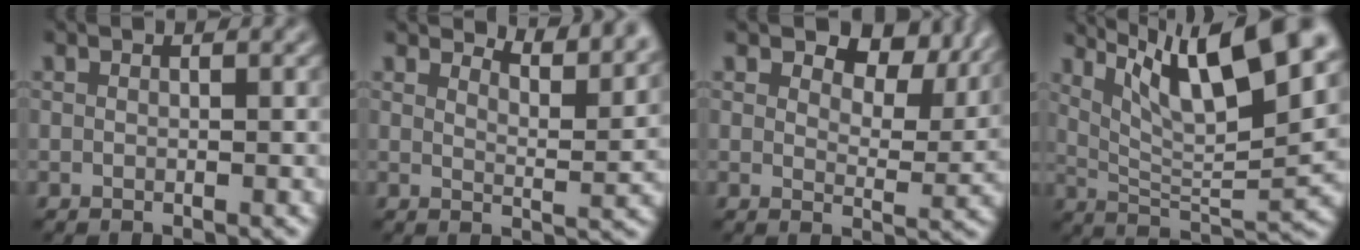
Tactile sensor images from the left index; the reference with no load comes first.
{"total": 4.9, "force": [4.6, 0.8, 1.4], "torque": [-0.025, -0.004, 0.056]}
{"total": 6.8, "force": [4.9, 3.3, 3.5], "torque": [-0.059, -0.003, 0.062]}
{"total": 12.0, "force": [6.8, 3.4, 9.3], "torque": [-0.143, 0.012, 0.108]}